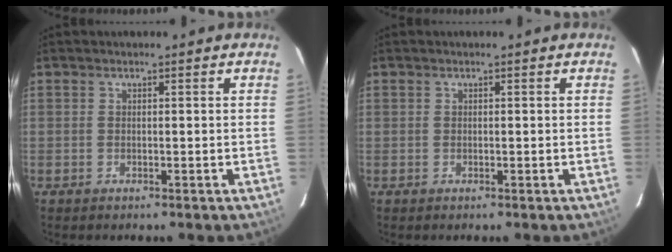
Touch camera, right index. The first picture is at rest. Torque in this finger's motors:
{"motor_torque": [-0.07, 0.01, 0.00, 0.00]}